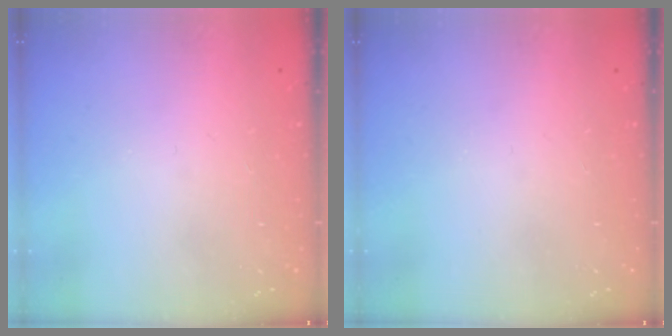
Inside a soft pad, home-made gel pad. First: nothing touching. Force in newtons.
{"total": 0.0}